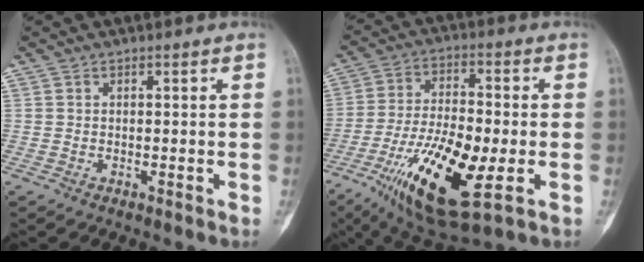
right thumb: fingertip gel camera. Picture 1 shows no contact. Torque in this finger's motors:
{"motor_torque": [0.83, 1.06, 1.97, -0.81, 0.22]}